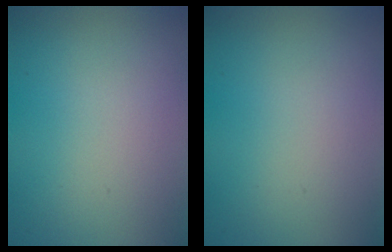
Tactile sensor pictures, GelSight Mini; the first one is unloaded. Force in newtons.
{"total": 0.0}